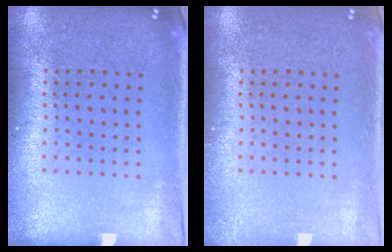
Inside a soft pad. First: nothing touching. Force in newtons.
{"total": 0.6, "press": 0.6, "slide": 0.0}